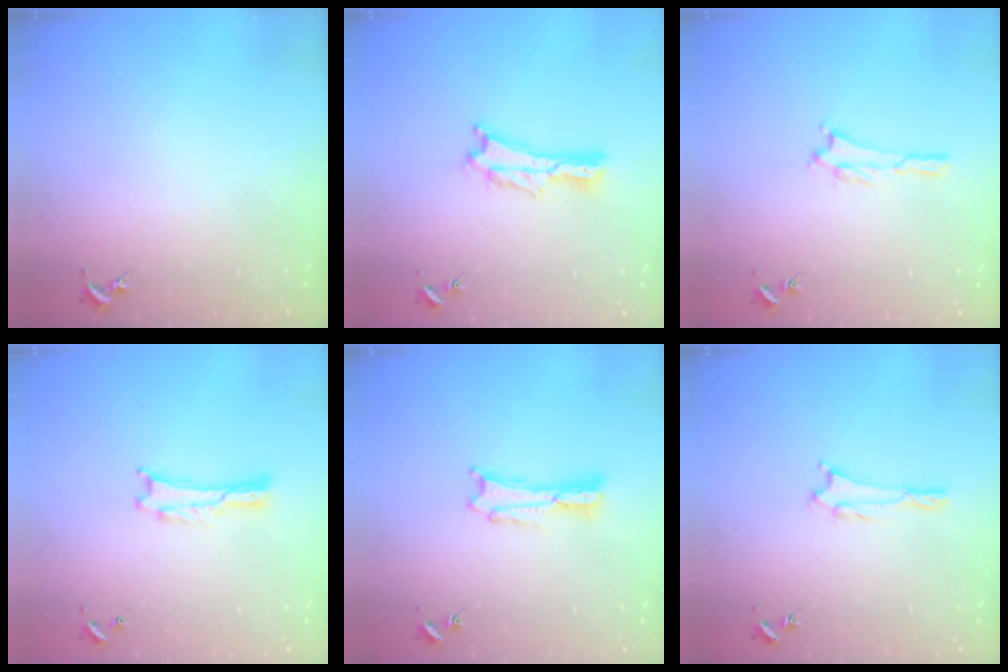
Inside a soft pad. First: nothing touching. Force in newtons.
{"total": 1.8, "press": 1.8, "slide": 0.2}
{"total": 1.4, "press": 1.4, "slide": 0.3}
{"total": 0.0}
{"total": 0.6, "press": 0.6, "slide": 0.2}
{"total": 1.0, "press": 0.9, "slide": 0.2}